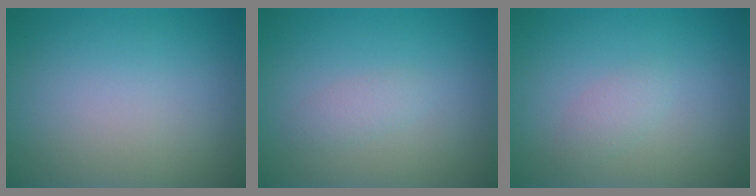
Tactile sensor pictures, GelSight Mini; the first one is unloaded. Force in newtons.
{"total": 1.2, "press": 1.2, "slide": 0.1}
{"total": 1.2, "press": 1.2, "slide": 0.0}